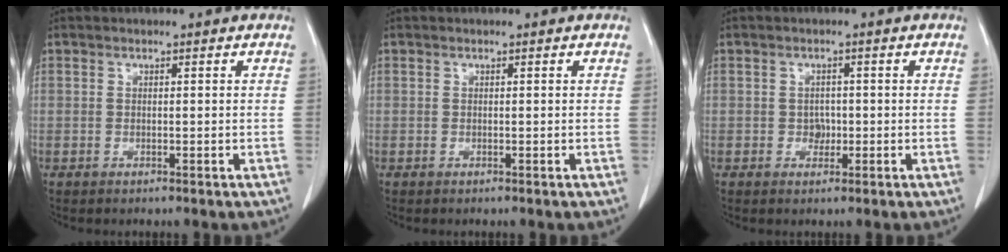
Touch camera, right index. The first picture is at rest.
{"total": 0.0}
{"total": 1.7, "force": [-0.3, 1.4, 0.9], "torque": [-0.013, 0.004, -0.003]}